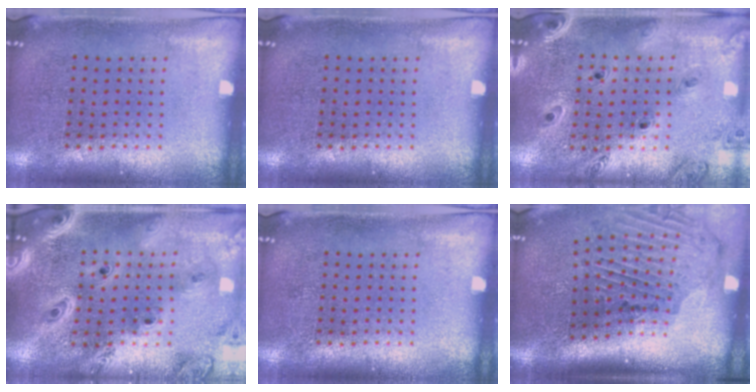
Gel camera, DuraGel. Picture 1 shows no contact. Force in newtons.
{"total": 0.0}
{"total": 1.3, "press": 1.3, "slide": 0.1}
{"total": 3.5, "press": 2.7, "slide": 2.1}
{"total": 0.0}
{"total": 2.0, "press": 1.7, "slide": 1.1}